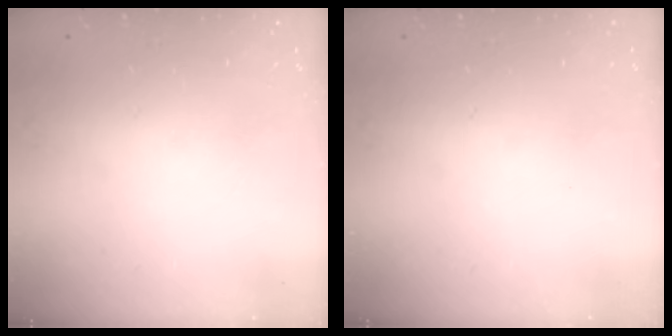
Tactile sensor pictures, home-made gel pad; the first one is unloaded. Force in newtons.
{"total": 0.0}